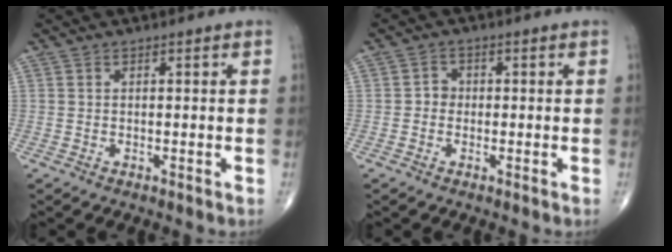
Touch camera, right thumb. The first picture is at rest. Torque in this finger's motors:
{"motor_torque": [-0.07, -0.11, 0.51, 0.06, -0.01]}